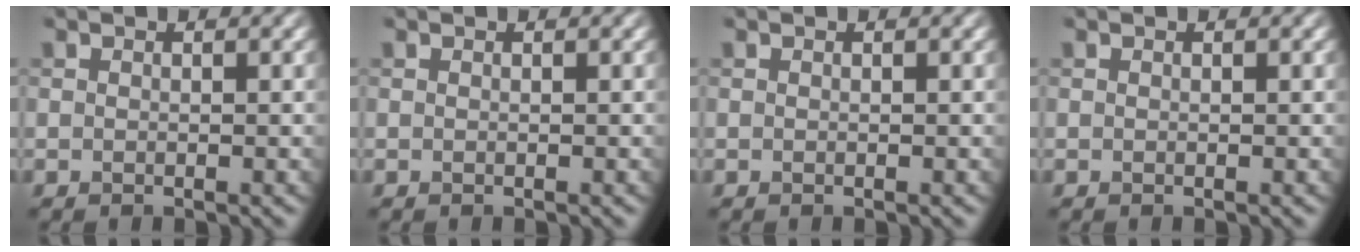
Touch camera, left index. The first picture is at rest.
{"total": 0.0}
{"total": 0.0}
{"total": 0.0}